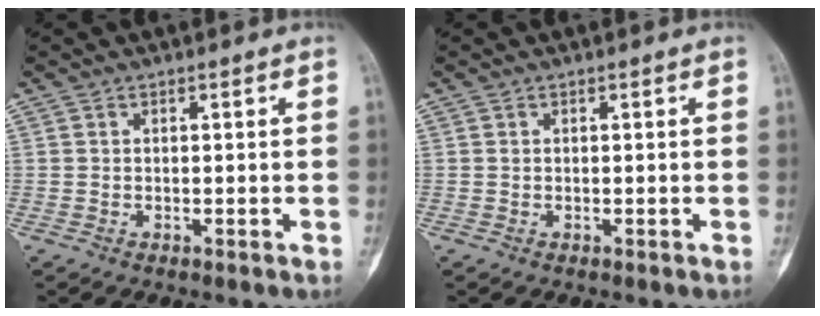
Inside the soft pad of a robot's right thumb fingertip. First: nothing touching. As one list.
[{"total": 0.0}]